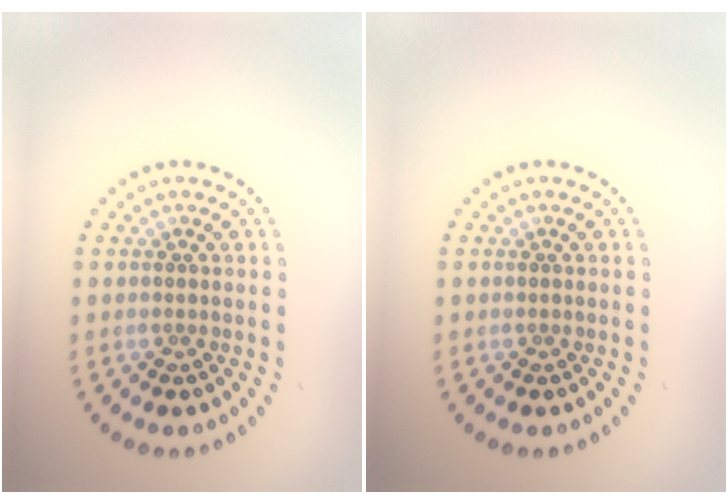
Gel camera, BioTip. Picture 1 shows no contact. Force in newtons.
{"total": 0.0}